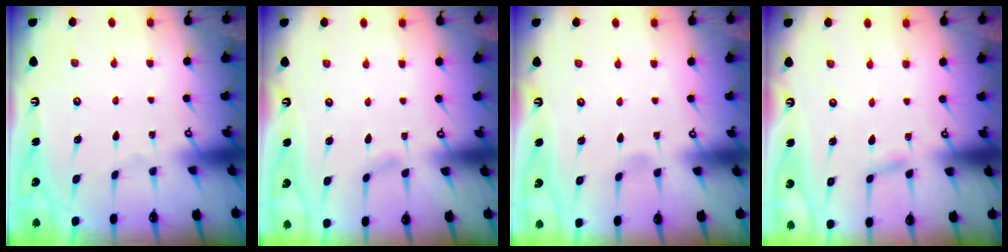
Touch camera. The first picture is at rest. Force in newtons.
{"total": 4.9, "press": 4.9, "slide": 0.6}
{"total": 2.3, "press": 2.3, "slide": 0.3}
{"total": 3.0, "press": 2.9, "slide": 0.4}